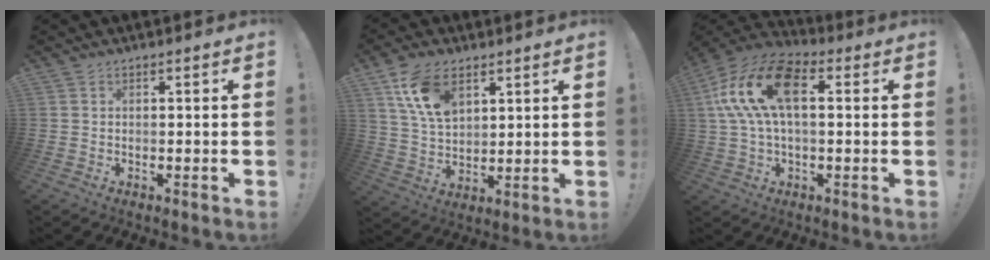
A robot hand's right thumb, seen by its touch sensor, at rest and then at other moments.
{"total": 13.0, "force": [6.7, 7.8, 8.0], "torque": [-0.150, -0.016, 0.128]}
{"total": 18.2, "force": [4.4, 10.0, 14.6], "torque": [-0.276, 0.008, 0.075]}